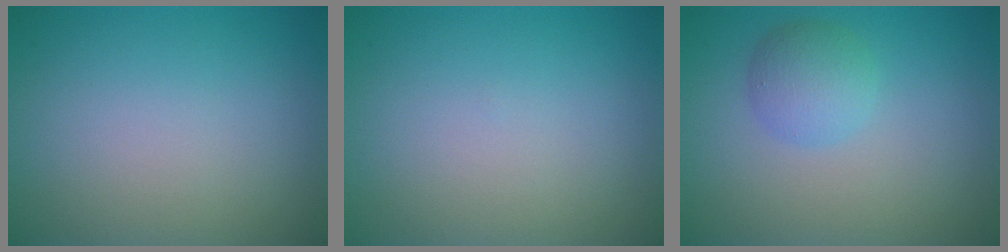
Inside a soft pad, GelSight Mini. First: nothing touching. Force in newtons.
{"total": 0.0}
{"total": 2.7, "press": 2.7, "slide": 0.1}